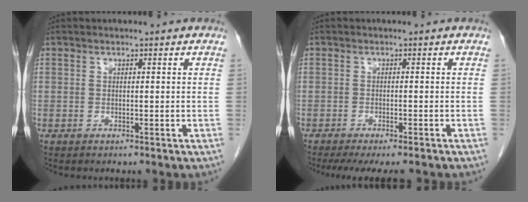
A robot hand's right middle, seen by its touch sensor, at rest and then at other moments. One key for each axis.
{"total": 9.6, "fx": -8.2, "fy": 1.6, "fz": 4.7, "tx": -0.059, "ty": -0.013, "tz": -0.108}